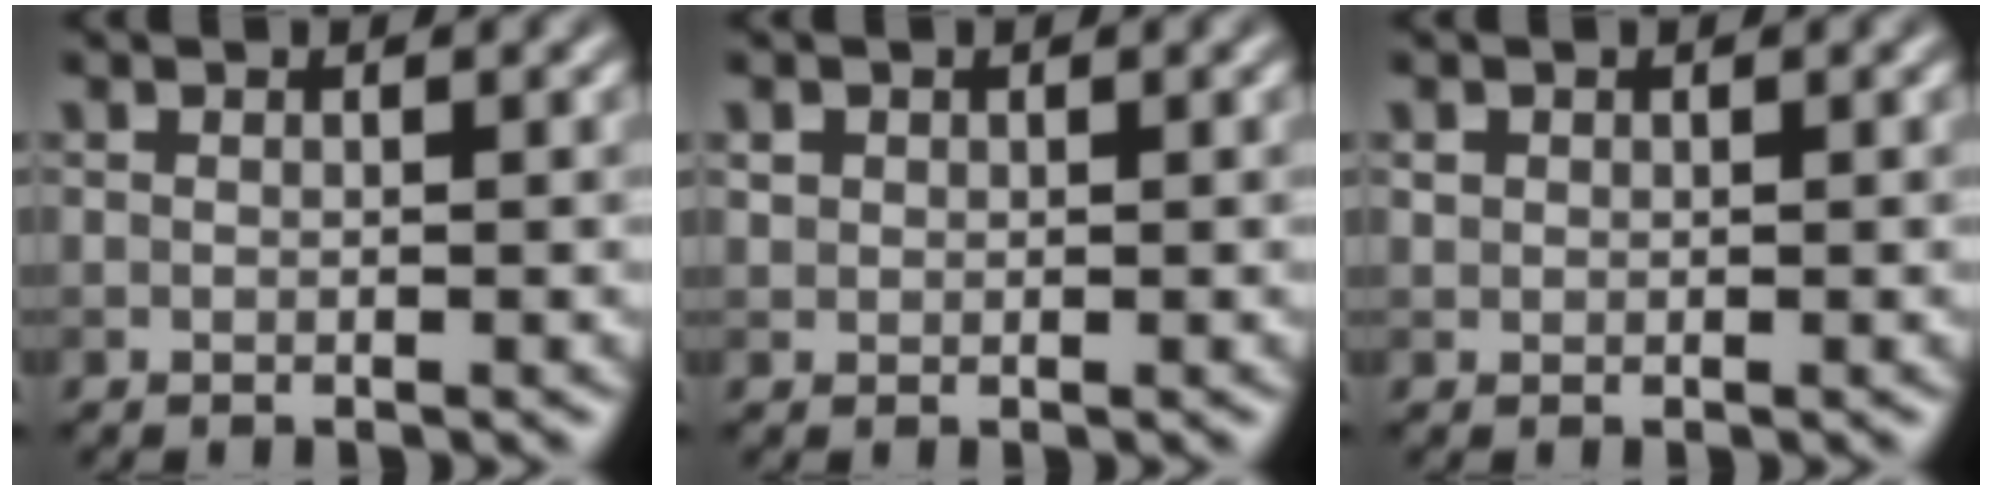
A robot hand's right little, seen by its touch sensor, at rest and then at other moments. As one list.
[{"total": 0.7, "force": [0.3, 0.7, 0.1], "torque": [0.001, -0.002, 0.007]}, {"total": 0.6, "force": [0.2, 0.5, 0.1], "torque": [0.000, -0.002, 0.005]}]